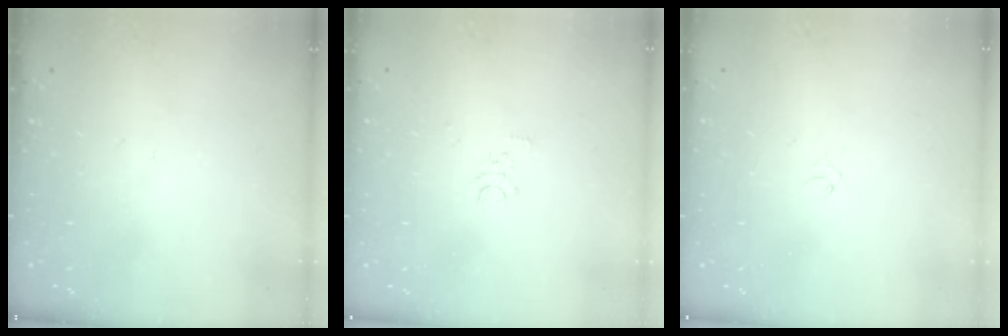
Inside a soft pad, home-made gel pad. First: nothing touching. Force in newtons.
{"total": 2.6, "press": 2.6, "slide": 0.1}
{"total": 0.9, "press": 0.8, "slide": 0.4}